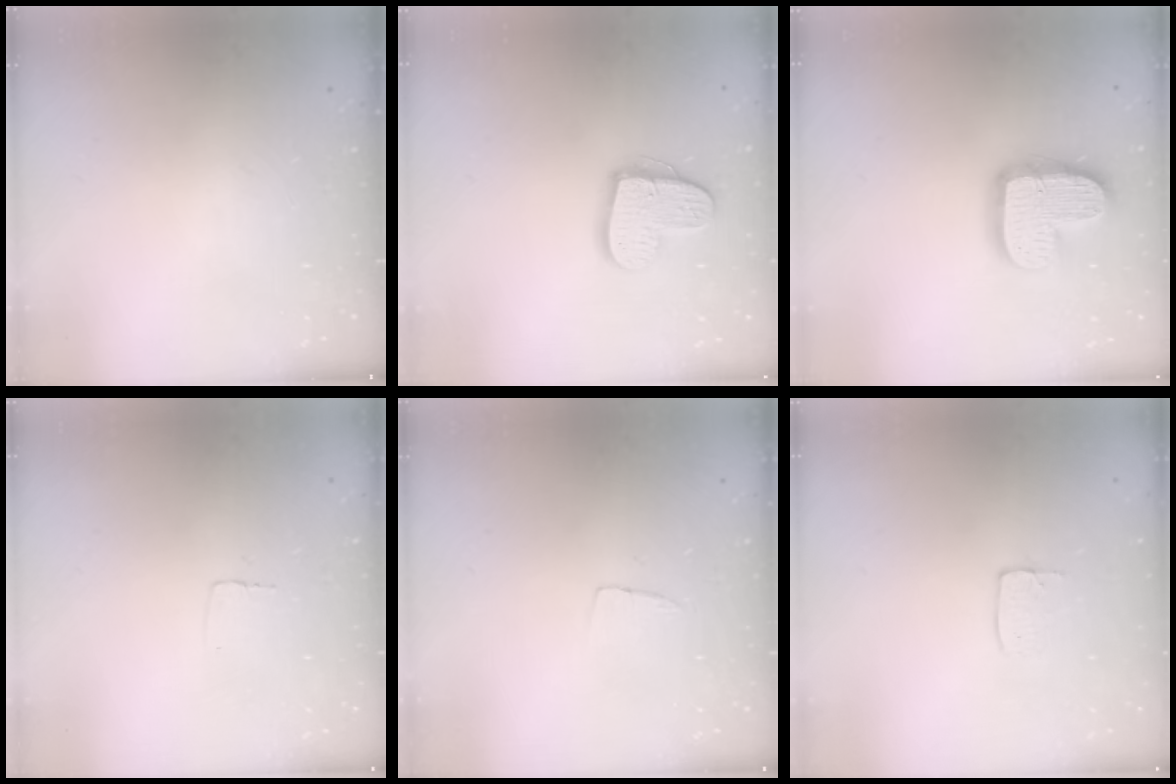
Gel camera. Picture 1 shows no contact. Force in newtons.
{"total": 13.9, "press": 13.9, "slide": 0.8}
{"total": 16.7, "press": 16.6, "slide": 1.2}
{"total": 2.6, "press": 2.6, "slide": 0.1}
{"total": 3.2, "press": 3.2, "slide": 0.2}
{"total": 3.5, "press": 3.5, "slide": 0.2}